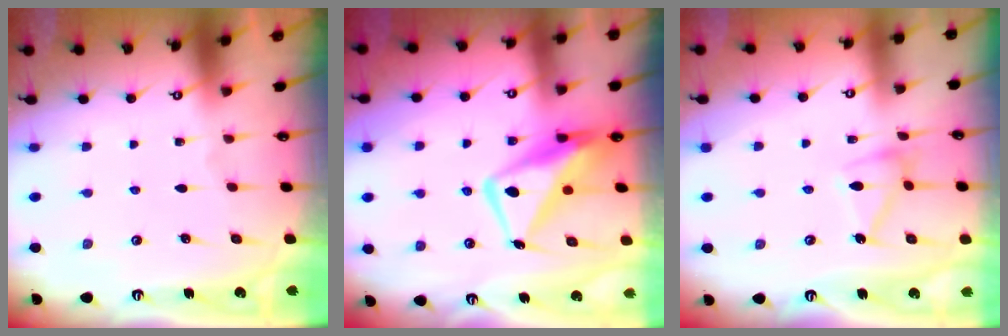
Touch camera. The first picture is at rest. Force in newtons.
{"total": 11.6, "press": 11.5, "slide": 1.6}
{"total": 11.6, "press": 11.6, "slide": 0.4}